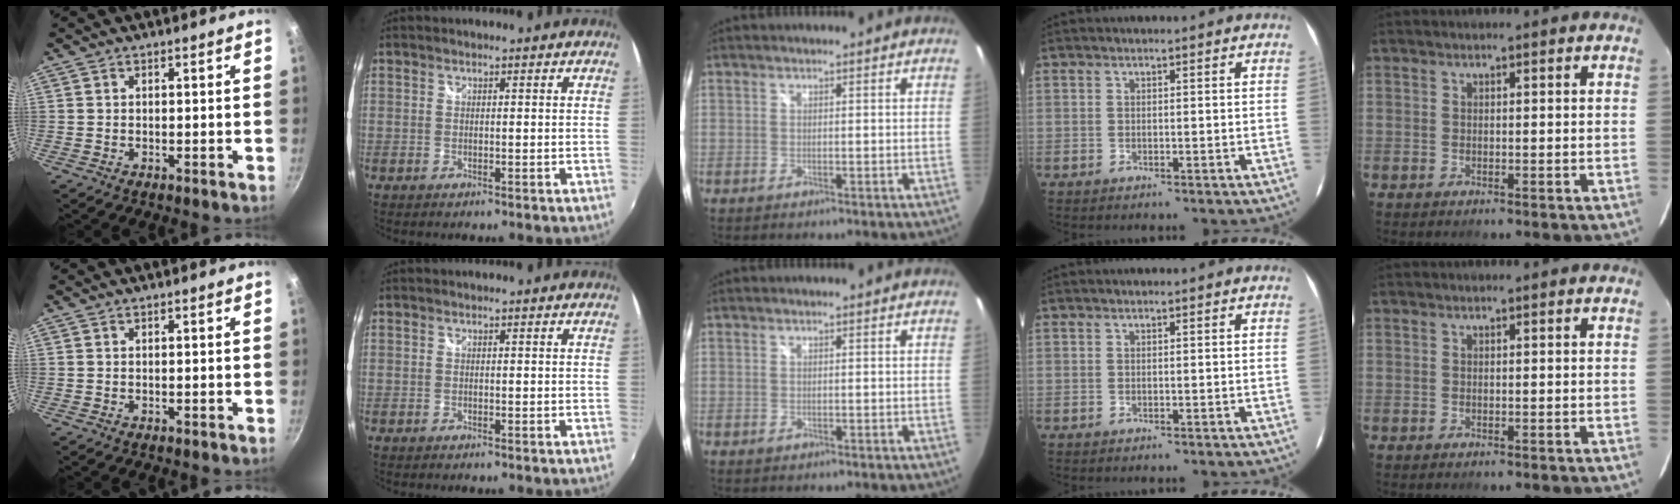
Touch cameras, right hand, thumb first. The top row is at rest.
{}